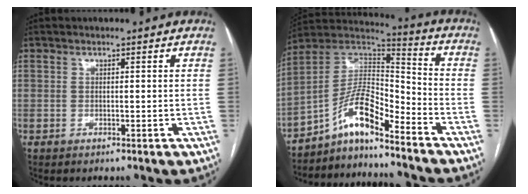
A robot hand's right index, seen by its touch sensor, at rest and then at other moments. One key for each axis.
{"total": 10.3, "fx": -7.2, "fy": 2.4, "fz": 7.0, "tx": -0.135, "ty": 0.035, "tz": -0.131}